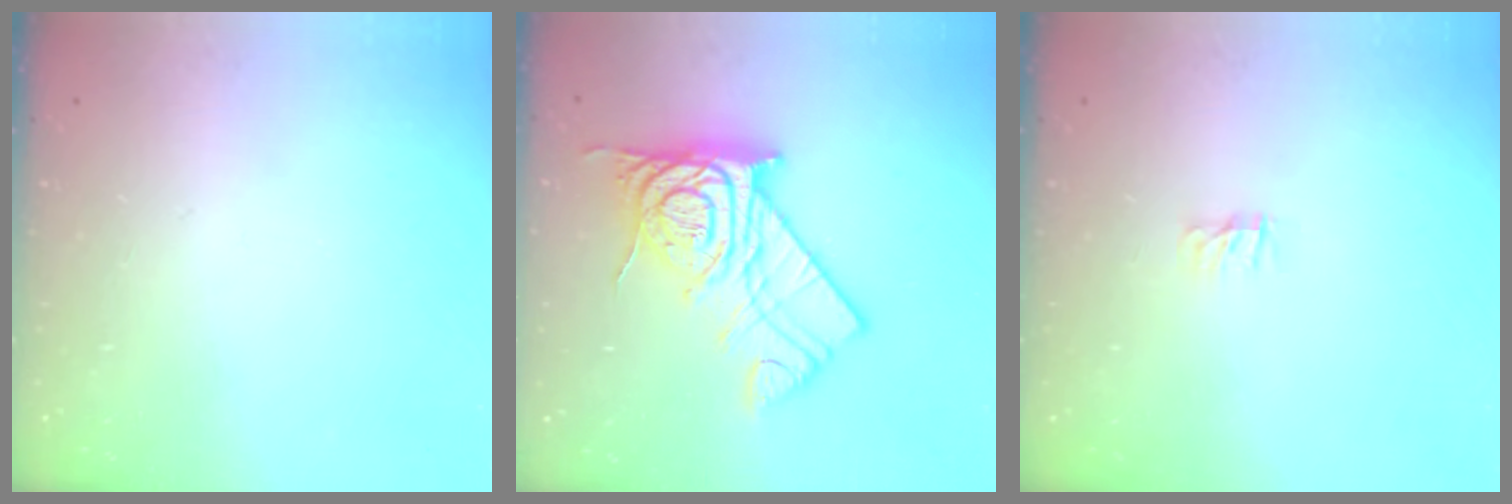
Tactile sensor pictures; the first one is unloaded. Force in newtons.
{"total": 16.9, "press": 16.9, "slide": 1.2}
{"total": 0.0}